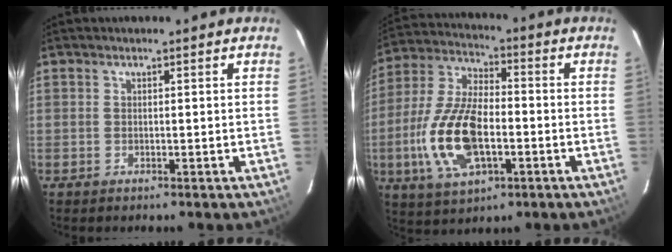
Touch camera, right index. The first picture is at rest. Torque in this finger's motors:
{"motor_torque": [1.72, -0.42, 0.56, 0.21]}